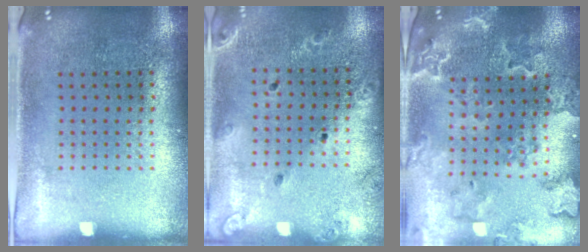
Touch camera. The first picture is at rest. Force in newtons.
{"total": 1.5, "press": 1.5, "slide": 0.1}
{"total": 2.0, "press": 2.0, "slide": 0.2}